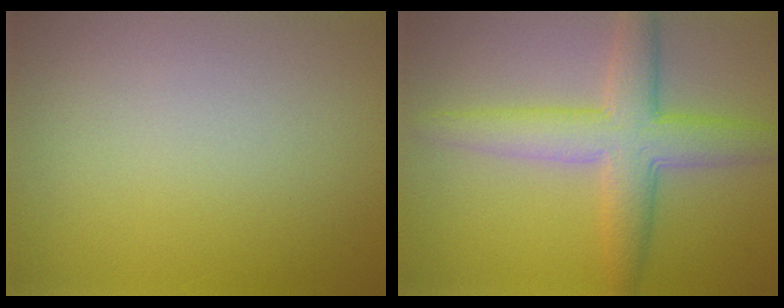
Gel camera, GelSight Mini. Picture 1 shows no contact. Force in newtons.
{"total": 5.7, "press": 5.7, "slide": 0.2}